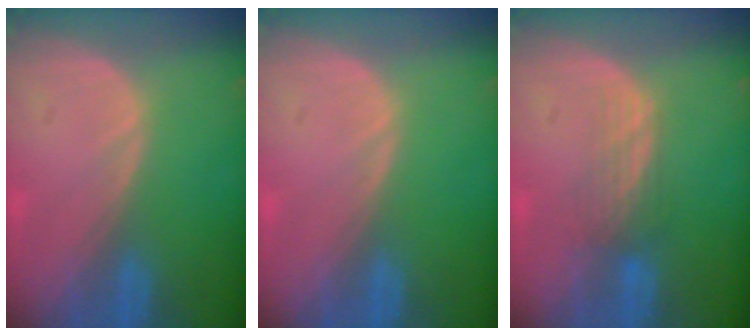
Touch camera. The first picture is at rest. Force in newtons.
{"total": 0.0}
{"total": 3.4, "press": 2.9, "slide": 1.9}